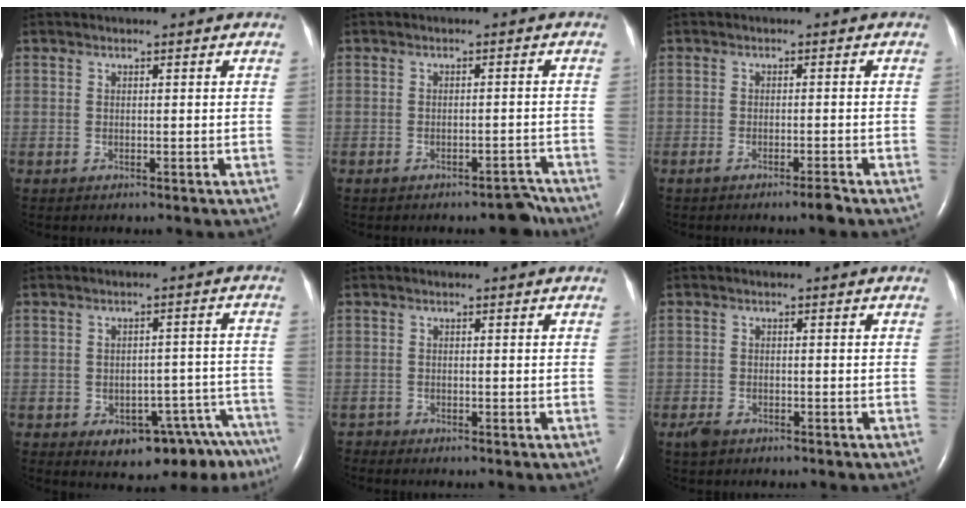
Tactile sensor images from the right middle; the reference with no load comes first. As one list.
[{"total": 3.0, "force": [-2.6, 1.1, 1.0], "torque": [-0.006, 0.013, -0.031]}, {"total": 2.1, "force": [-1.6, -0.1, 1.3], "torque": [-0.026, -0.003, -0.027]}, {"total": 12.3, "force": [-9.0, 5.3, 6.5], "torque": [-0.025, 0.038, -0.110]}, {"total": 0.7, "force": [-0.6, 0.0, -0.3], "torque": [0.002, -0.004, -0.012]}, {"total": 2.3, "force": [-1.6, 1.2, 1.2], "torque": [-0.031, -0.002, -0.023]}]